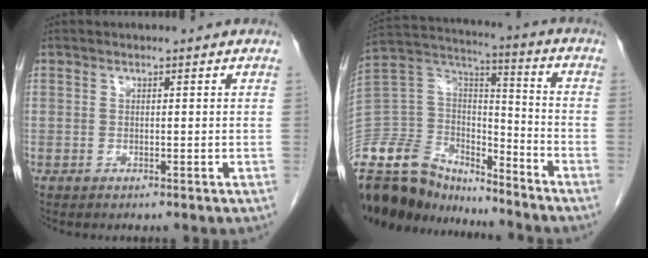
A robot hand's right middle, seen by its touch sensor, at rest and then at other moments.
{"total": 23.7, "force": [-21.1, 7.7, 7.7], "torque": [-0.208, 0.012, -0.366]}